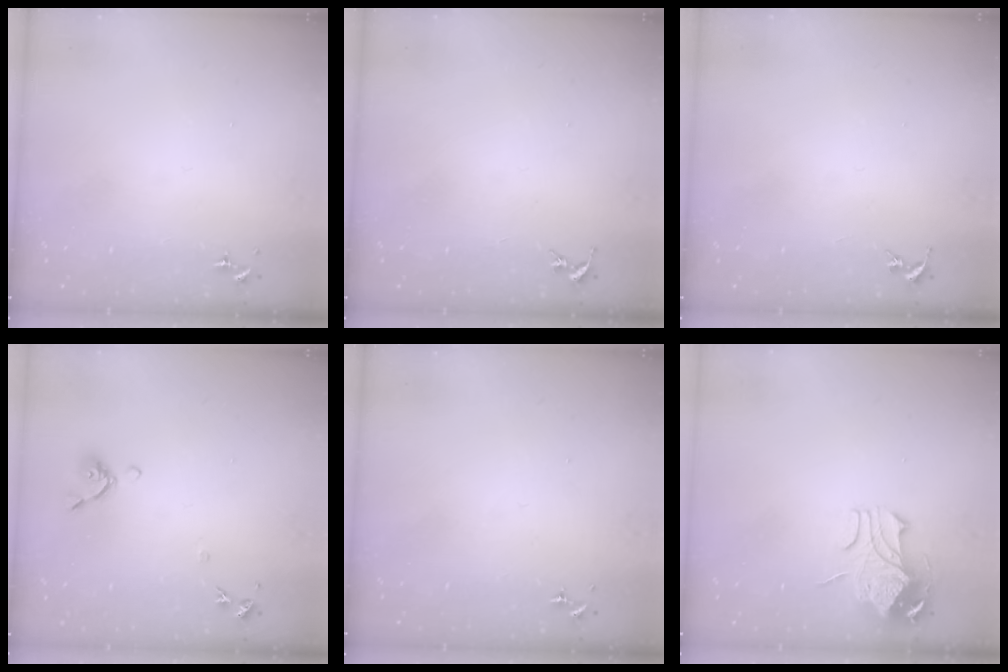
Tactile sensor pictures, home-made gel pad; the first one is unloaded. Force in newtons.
{"total": 0.0}
{"total": 0.0}
{"total": 7.9, "press": 7.8, "slide": 1.5}
{"total": 0.0}
{"total": 9.6, "press": 9.6, "slide": 1.1}